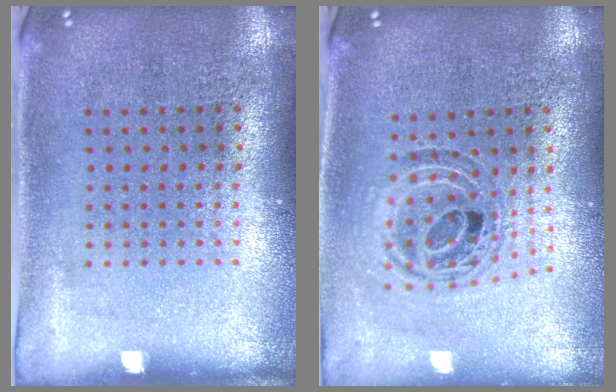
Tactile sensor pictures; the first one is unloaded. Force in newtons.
{"total": 0.9, "press": 0.9, "slide": 0.2}